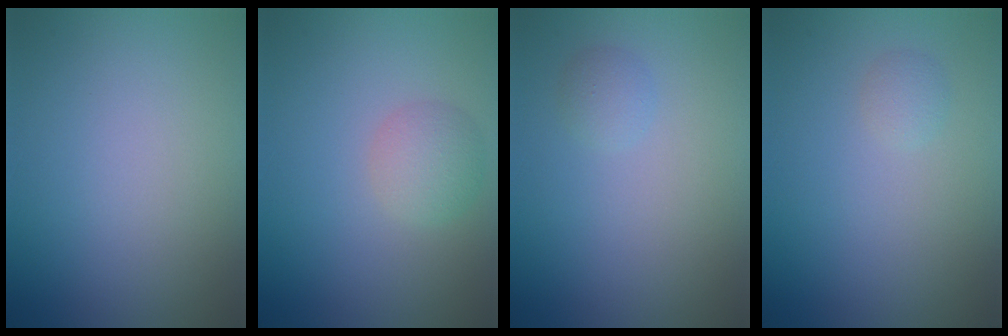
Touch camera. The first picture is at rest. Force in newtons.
{"total": 2.3, "press": 2.3, "slide": 0.2}
{"total": 1.1, "press": 1.1, "slide": 0.1}
{"total": 0.9, "press": 0.9, "slide": 0.0}